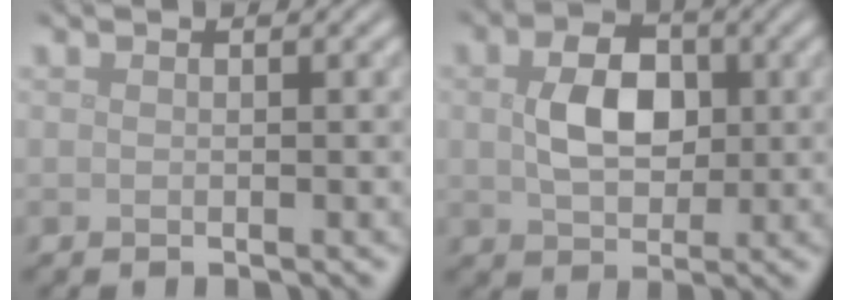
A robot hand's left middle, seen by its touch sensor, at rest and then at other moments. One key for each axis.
{"total": 4.9, "fx": 0.5, "fy": 3.4, "fz": 3.5, "tx": -0.077, "ty": 0.000, "tz": 0.007}